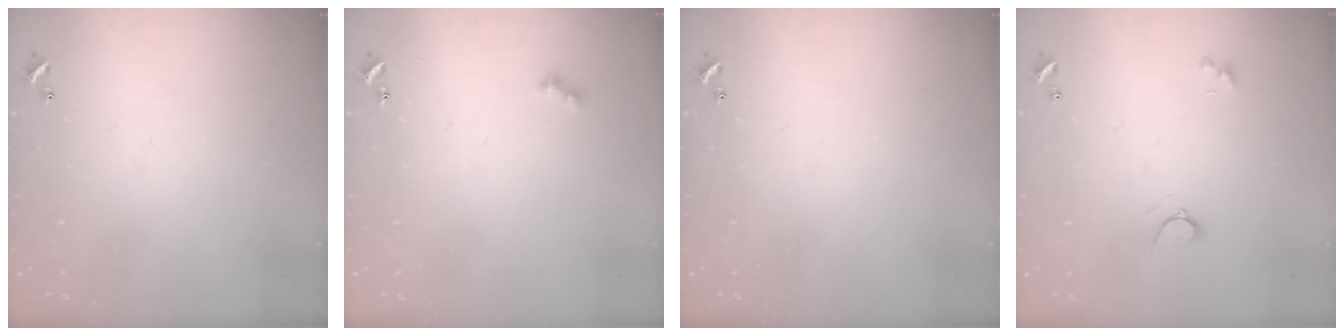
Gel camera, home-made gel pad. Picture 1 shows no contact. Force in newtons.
{"total": 1.9, "press": 1.8, "slide": 0.4}
{"total": 0.0}
{"total": 0.8, "press": 0.5, "slide": 0.6}